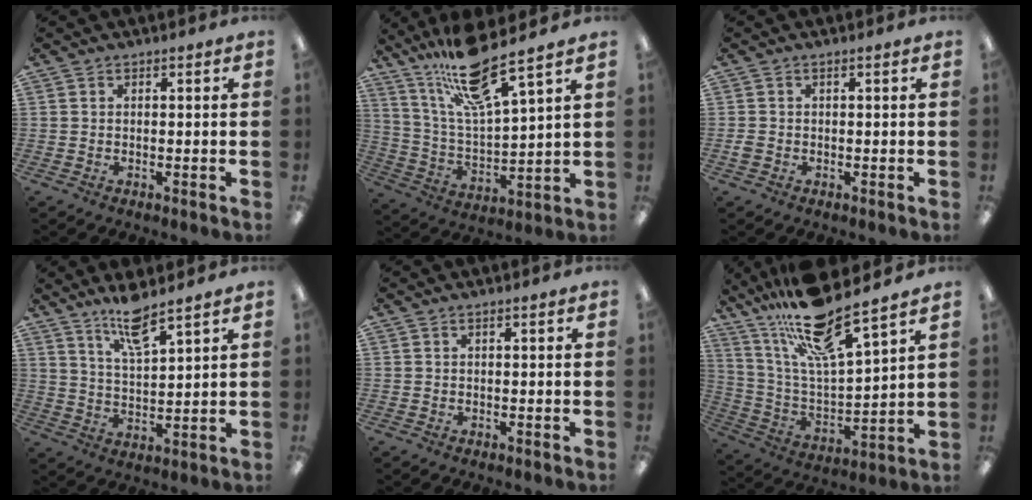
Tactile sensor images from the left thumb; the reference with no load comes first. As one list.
[{"total": 18.4, "force": [14.1, 3.4, 11.3], "torque": [-0.212, -0.075, 0.237]}, {"total": 1.5, "force": [-0.4, 1.0, 1.0], "torque": [-0.018, 0.004, -0.008]}, {"total": 8.8, "force": [7.2, 1.7, 4.8], "torque": [-0.097, -0.031, 0.126]}, {"total": 0.0}, {"total": 20.7, "force": [16.6, 3.8, 11.8], "torque": [-0.219, -0.110, 0.279]}]